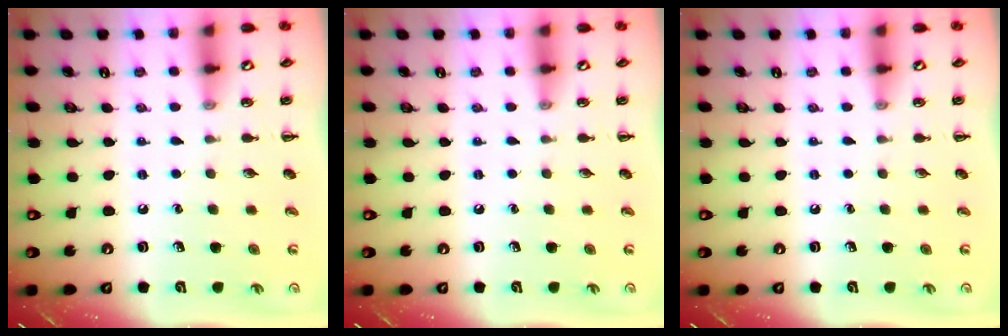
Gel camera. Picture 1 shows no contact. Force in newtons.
{"total": 0.0}
{"total": 0.0}